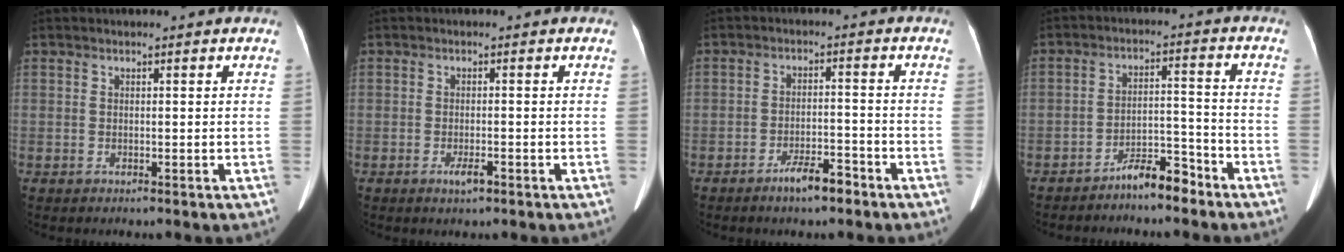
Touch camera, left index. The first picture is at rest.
{"total": 2.0, "force": [-1.2, 0.5, 1.5], "torque": [-0.025, -0.001, -0.018]}
{"total": 4.8, "force": [-3.6, 1.1, 3.0], "torque": [-0.054, 0.002, -0.061]}
{"total": 5.9, "force": [-5.1, 1.3, 2.7], "torque": [-0.043, 0.010, -0.089]}